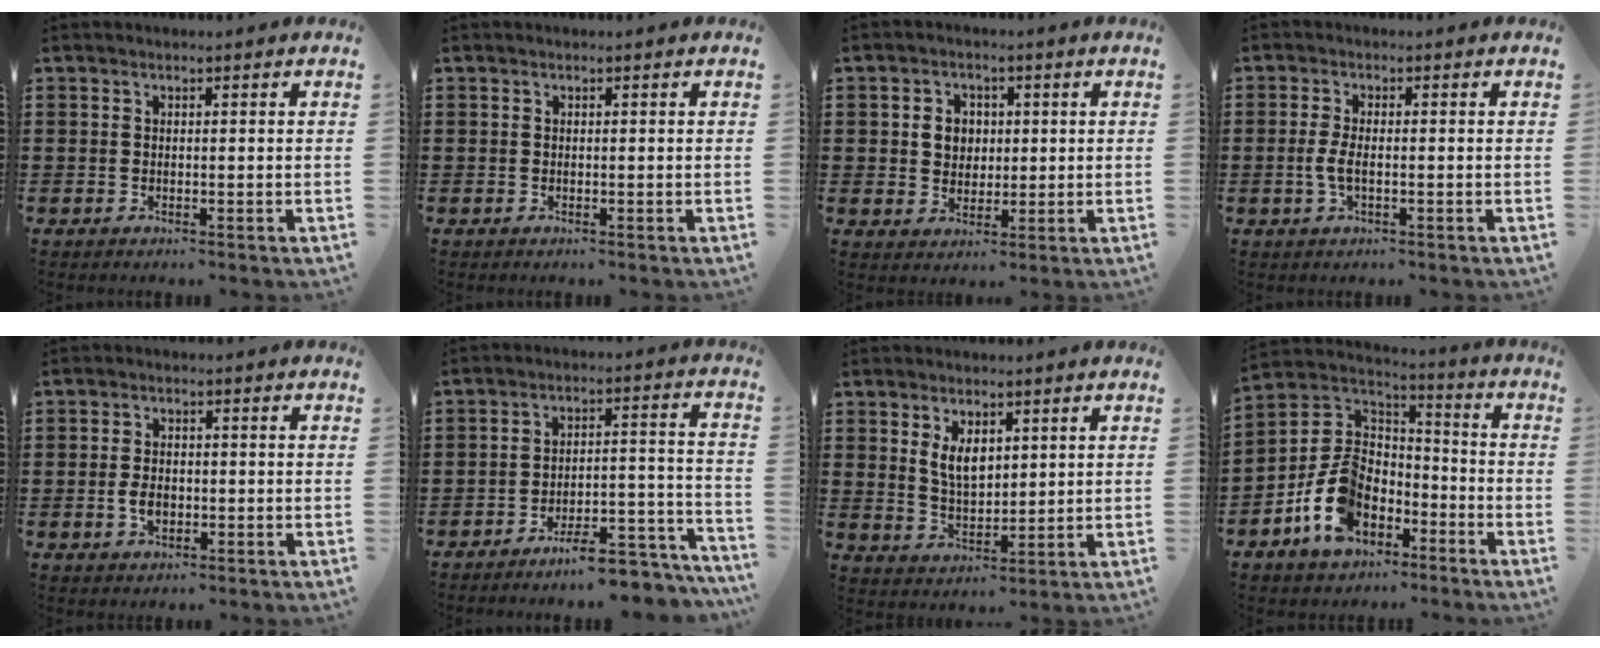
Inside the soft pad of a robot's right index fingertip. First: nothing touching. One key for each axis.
{"total": 0.0}
{"total": 3.9, "fx": 0.7, "fy": 3.5, "fz": 1.6, "tx": -0.045, "ty": 0.012, "tz": 0.009}
{"total": 3.0, "fx": -0.6, "fy": 0.9, "fz": 2.8, "tx": -0.070, "ty": -0.007, "tz": -0.017}
{"total": 2.9, "fx": -0.6, "fy": 1.8, "fz": 2.2, "tx": -0.049, "ty": 0.000, "tz": -0.013}
{"total": 7.4, "fx": -6.7, "fy": 0.8, "fz": 3.0, "tx": -0.038, "ty": 0.017, "tz": -0.124}
{"total": 5.0, "fx": 2.1, "fy": 2.8, "fz": 3.5, "tx": -0.069, "ty": 0.004, "tz": 0.036}
{"total": 10.6, "fx": -4.9, "fy": 7.5, "fz": 5.6, "tx": -0.147, "ty": 0.017, "tz": -0.096}